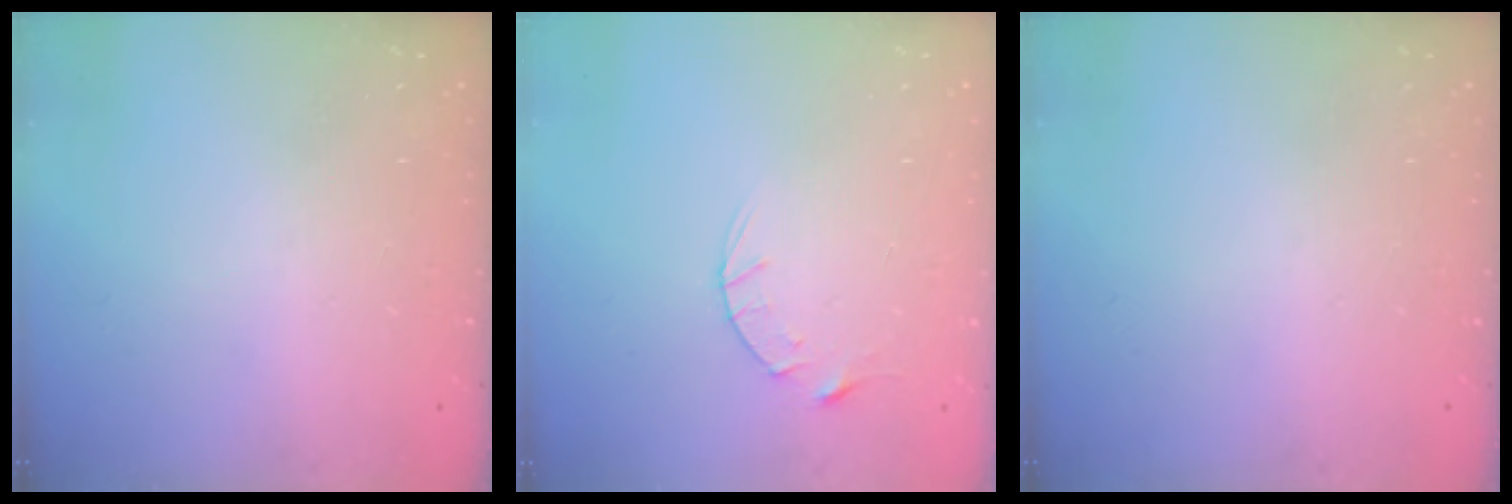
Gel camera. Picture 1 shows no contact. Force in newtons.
{"total": 4.5, "press": 4.5, "slide": 0.3}
{"total": 0.0}